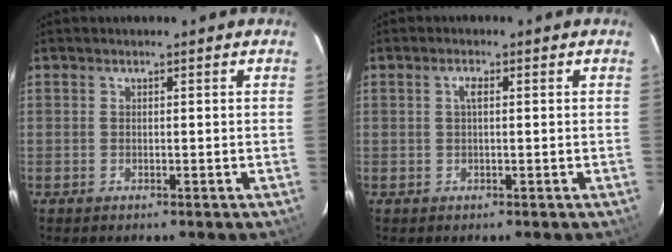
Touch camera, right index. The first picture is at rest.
{"total": 1.5, "force": [0.3, 0.5, 1.4], "torque": [-0.028, 0.004, 0.002]}